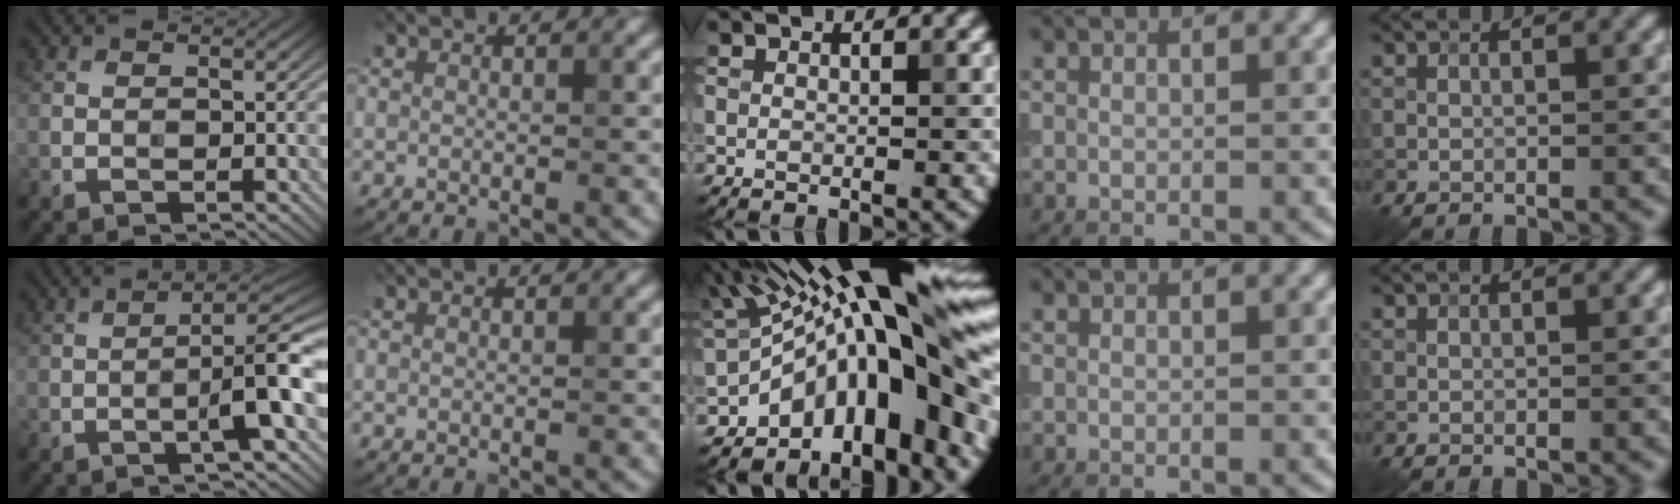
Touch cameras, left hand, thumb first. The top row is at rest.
{"thumb": {"total": 7.4, "force": [-2.0, 1.1, 7.0], "torque": [-0.102, 0.025, -0.037]}, "middle": {"total": 14.9, "force": [-1.1, 6.2, 13.5], "torque": [-0.163, 0.027, -0.025]}}